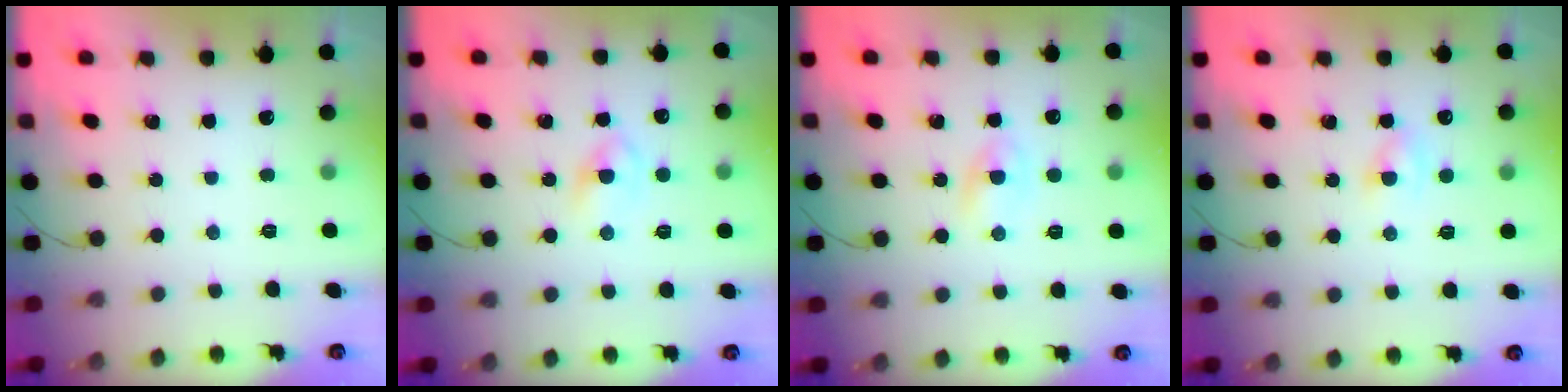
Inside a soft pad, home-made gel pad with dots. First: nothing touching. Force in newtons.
{"total": 2.7, "press": 2.5, "slide": 1.1}
{"total": 2.2, "press": 2.0, "slide": 0.9}
{"total": 1.4, "press": 1.1, "slide": 0.8}